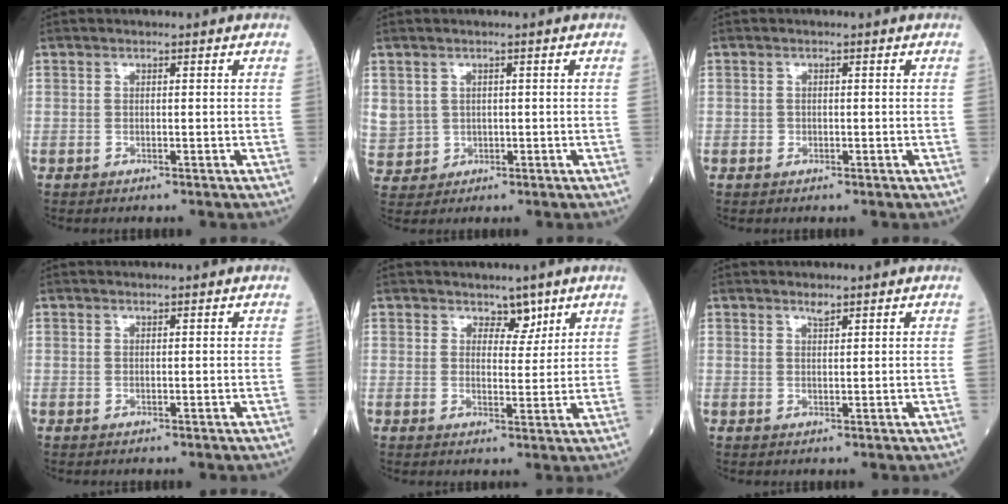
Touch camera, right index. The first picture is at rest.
{"total": 8.5, "force": [0.6, 8.2, 2.0], "torque": [-0.088, 0.019, 0.035]}
{"total": 0.7, "force": [-0.2, 0.6, 0.2], "torque": [-0.002, 0.002, -0.004]}
{"total": 0.0}
{"total": 3.0, "force": [2.3, 1.7, 1.1], "torque": [-0.007, -0.004, 0.035]}
{"total": 1.1, "force": [1.0, 0.1, 0.6], "torque": [-0.016, -0.002, 0.020]}